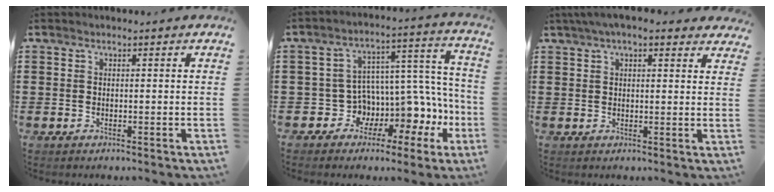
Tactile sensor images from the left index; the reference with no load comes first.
{"total": 6.4, "force": [-1.4, 5.4, 3.2], "torque": [-0.082, -0.035, -0.017]}
{"total": 4.7, "force": [3.5, 1.2, 2.8], "torque": [-0.064, 0.003, 0.064]}